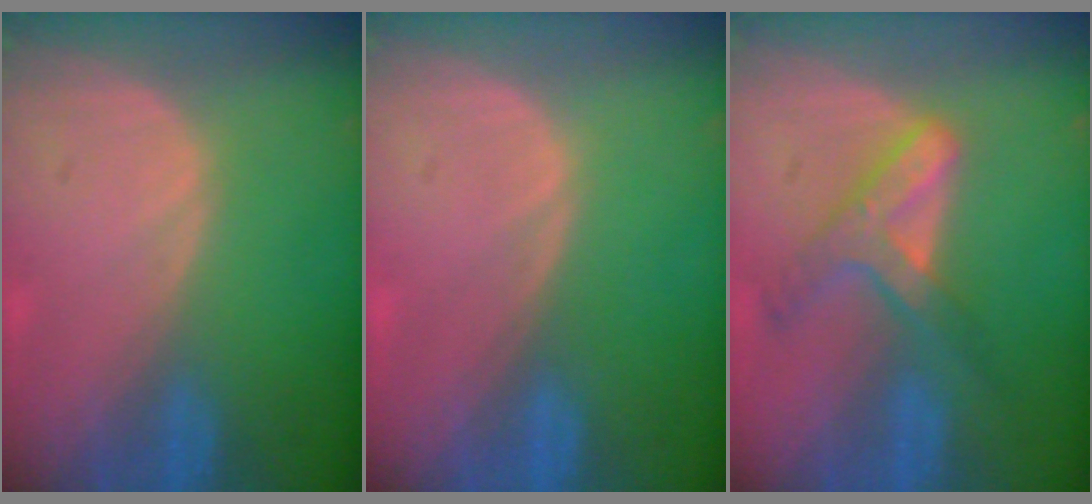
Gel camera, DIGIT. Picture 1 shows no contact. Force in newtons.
{"total": 0.0}
{"total": 6.6, "press": 5.8, "slide": 3.3}